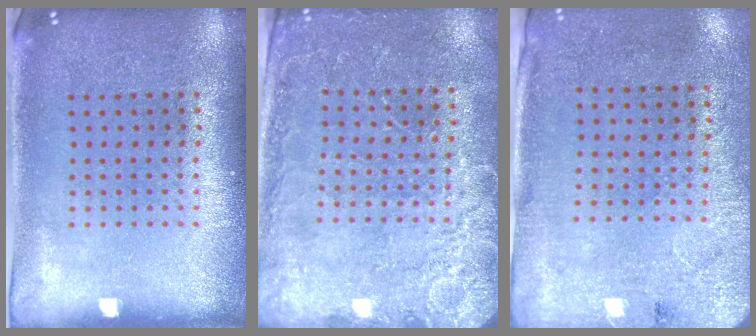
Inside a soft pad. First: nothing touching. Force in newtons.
{"total": 2.7, "press": 2.6, "slide": 0.3}
{"total": 2.6, "press": 2.2, "slide": 1.4}